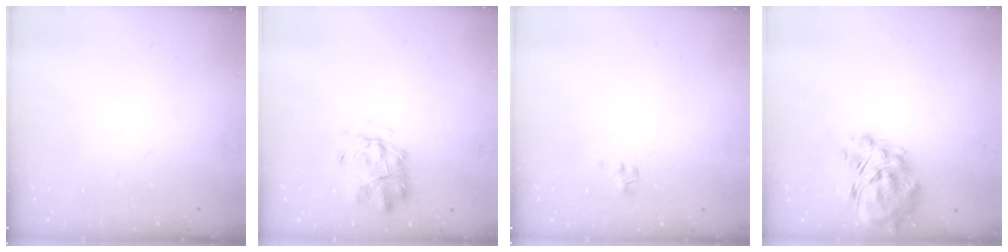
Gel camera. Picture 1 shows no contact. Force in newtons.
{"total": 2.6, "press": 2.4, "slide": 0.9}
{"total": 0.8, "press": 0.7, "slide": 0.3}
{"total": 11.6, "press": 10.5, "slide": 4.7}